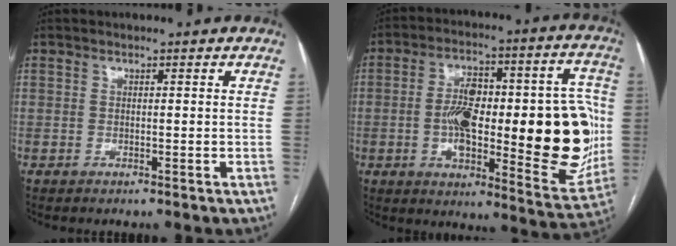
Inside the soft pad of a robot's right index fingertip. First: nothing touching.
{"total": 26.6, "force": [-1.5, 8.7, 25.1], "torque": [-0.306, 0.022, -0.007]}